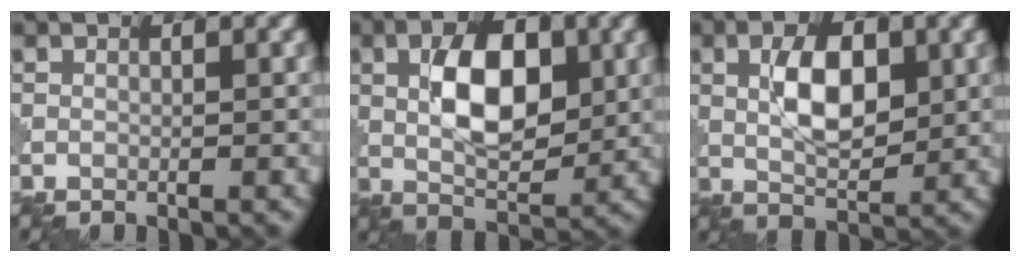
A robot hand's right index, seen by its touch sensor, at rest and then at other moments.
{"total": 7.4, "force": [1.6, 3.8, 6.2], "torque": [-0.105, 0.004, 0.031]}
{"total": 5.4, "force": [1.4, 2.7, 4.5], "torque": [-0.082, 0.002, 0.027]}